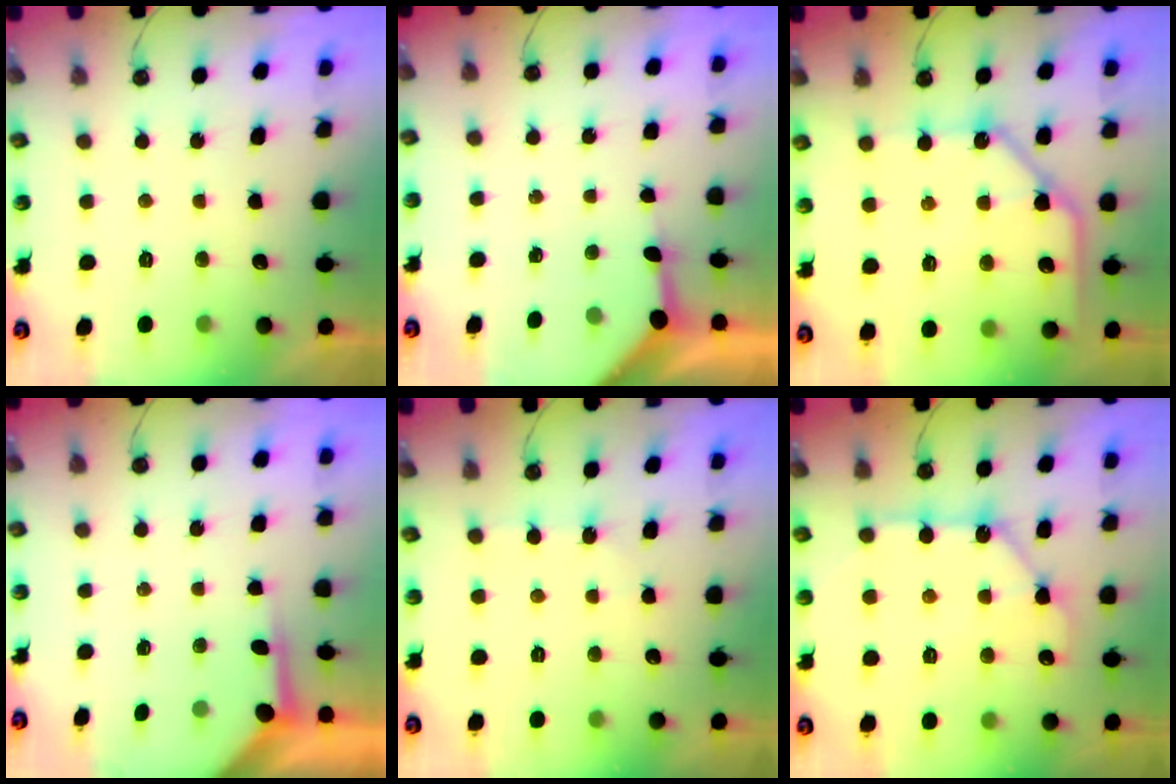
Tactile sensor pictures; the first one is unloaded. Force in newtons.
{"total": 3.6, "press": 3.6, "slide": 0.4}
{"total": 14.0, "press": 13.9, "slide": 1.4}
{"total": 3.6, "press": 3.6, "slide": 0.5}
{"total": 2.9, "press": 2.9, "slide": 0.3}
{"total": 11.2, "press": 11.2, "slide": 1.0}